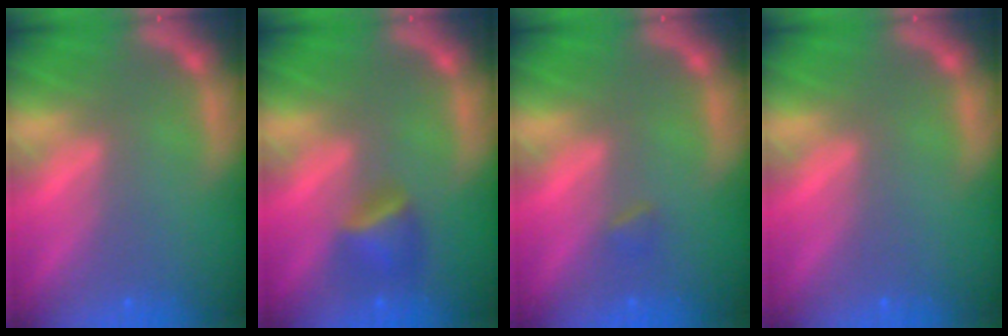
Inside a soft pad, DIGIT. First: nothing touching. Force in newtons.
{"total": 2.9}
{"total": 0.9}
{"total": 0.0}